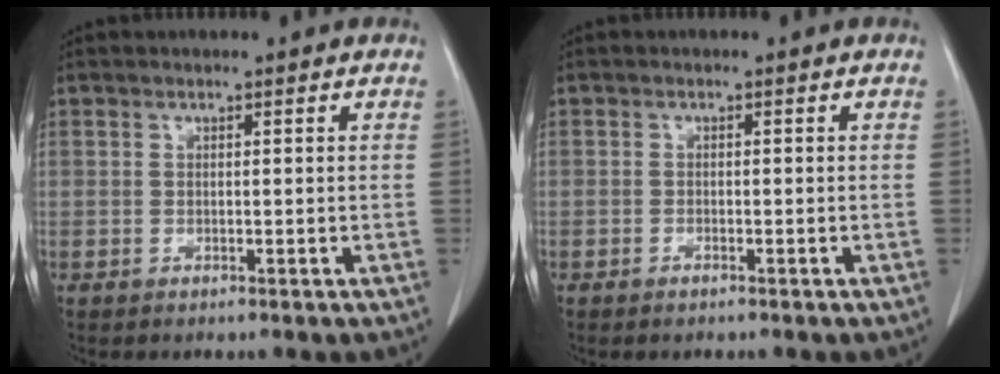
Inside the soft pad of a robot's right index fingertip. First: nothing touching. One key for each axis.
{"total": 0.6, "fx": -0.5, "fy": 0.3, "fz": 0.2, "tx": -0.004, "ty": 0.000, "tz": -0.007}